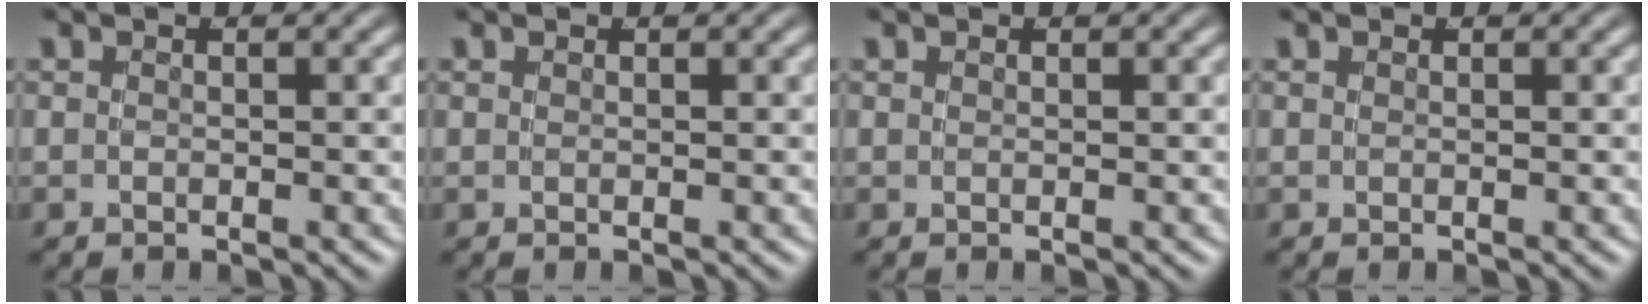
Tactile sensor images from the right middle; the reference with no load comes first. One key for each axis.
{"total": 0.0}
{"total": 0.0}
{"total": 0.0}